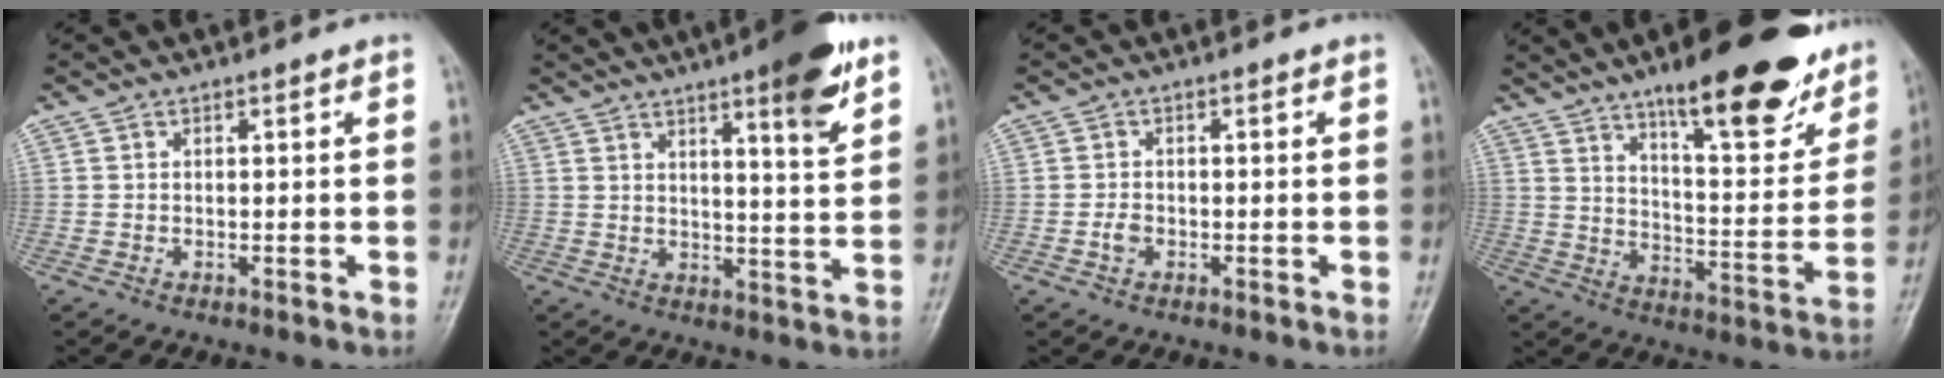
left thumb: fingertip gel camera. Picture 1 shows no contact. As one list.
[{"total": 10.6, "force": [6.4, 1.6, 8.3], "torque": [-0.105, -0.036, 0.087]}, {"total": 1.6, "force": [-0.6, 1.1, 0.9], "torque": [-0.015, 0.002, -0.013]}, {"total": 23.6, "force": [15.4, 6.9, 16.5], "torque": [-0.184, -0.066, 0.227]}]